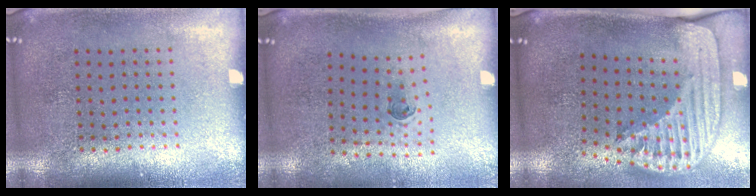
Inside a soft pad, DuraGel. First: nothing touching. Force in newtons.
{"total": 0.5, "press": 0.3, "slide": 0.4}
{"total": 2.6, "press": 1.9, "slide": 1.8}